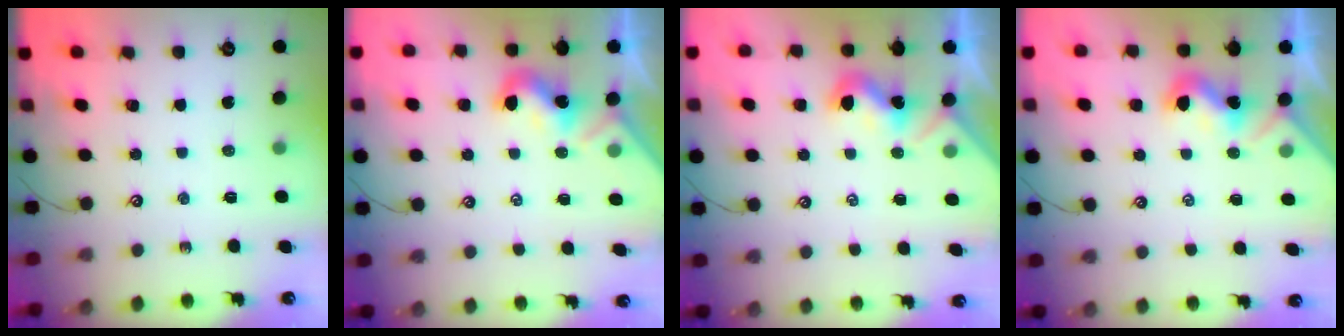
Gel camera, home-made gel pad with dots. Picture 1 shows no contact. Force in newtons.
{"total": 2.0, "press": 2.0, "slide": 0.5}
{"total": 1.3, "press": 1.2, "slide": 0.3}
{"total": 1.3, "press": 1.3, "slide": 0.4}